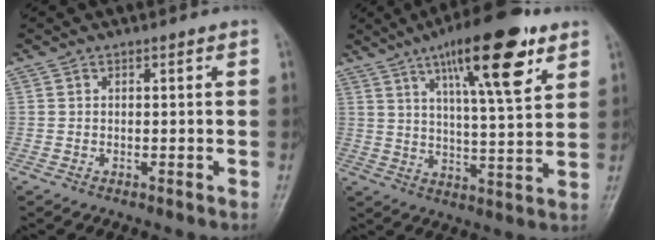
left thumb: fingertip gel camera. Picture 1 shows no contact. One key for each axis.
{"total": 17.3, "fx": 9.2, "fy": 4.3, "fz": 14.0, "tx": -0.197, "ty": -0.035, "tz": 0.143}